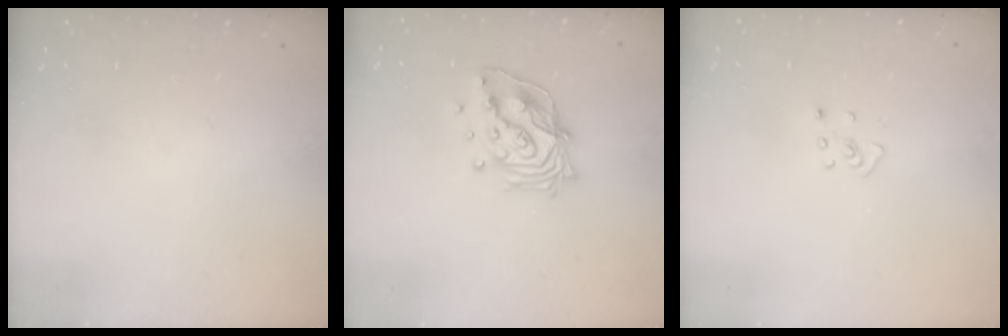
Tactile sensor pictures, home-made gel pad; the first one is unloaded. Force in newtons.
{"total": 15.3, "press": 15.2, "slide": 1.1}
{"total": 3.6, "press": 3.6, "slide": 0.2}